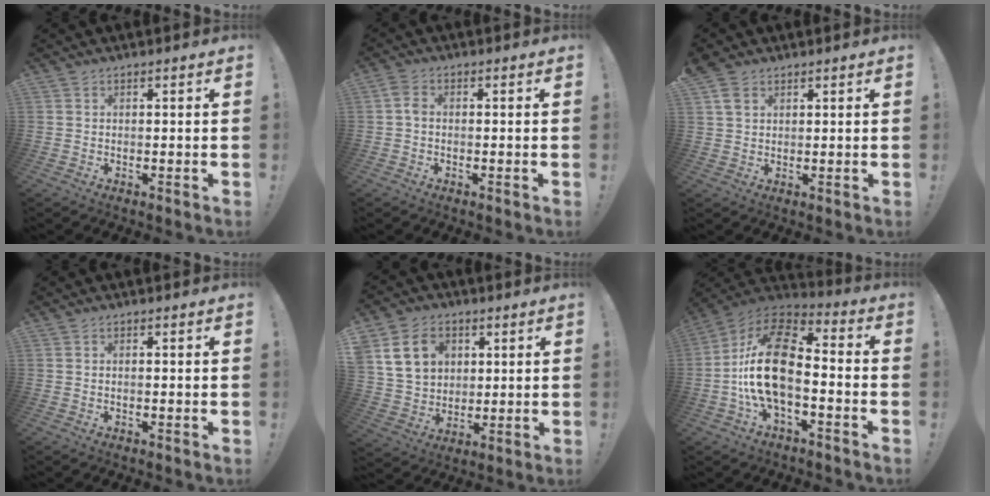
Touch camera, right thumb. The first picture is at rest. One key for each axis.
{"total": 3.1, "fx": -0.3, "fy": 1.9, "fz": 2.4, "tx": -0.046, "ty": 0.011, "tz": -0.002}
{"total": 4.3, "fx": 2.6, "fy": 2.6, "fz": 2.1, "tx": -0.031, "ty": -0.007, "tz": 0.049}
{"total": 0.5, "fx": -0.4, "fy": 0.3, "fz": 0.2, "tx": -0.012, "ty": 0.005, "tz": -0.005}
{"total": 14.7, "fx": 5.8, "fy": 11.7, "fz": 6.7, "tx": -0.107, "ty": -0.012, "tz": 0.121}
{"total": 19.7, "fx": -3.2, "fy": 10.6, "fz": 16.3, "tx": -0.328, "ty": 0.026, "tz": -0.051}